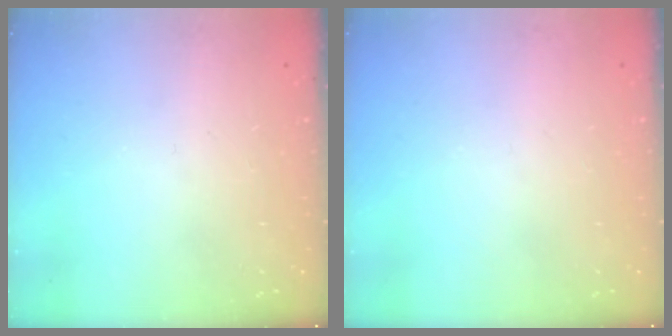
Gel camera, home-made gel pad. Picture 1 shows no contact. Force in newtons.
{"total": 0.0}